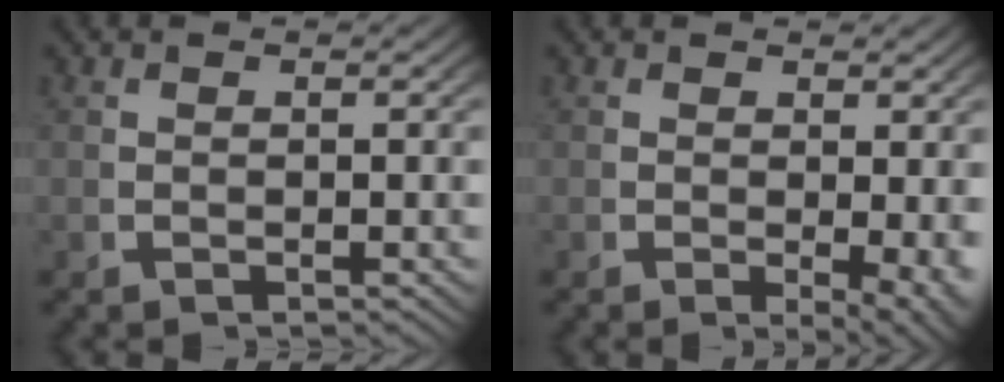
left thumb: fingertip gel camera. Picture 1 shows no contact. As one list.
[{"total": 3.1, "force": [-0.2, 1.3, 2.8], "torque": [-0.037, -0.021, 0.005]}]